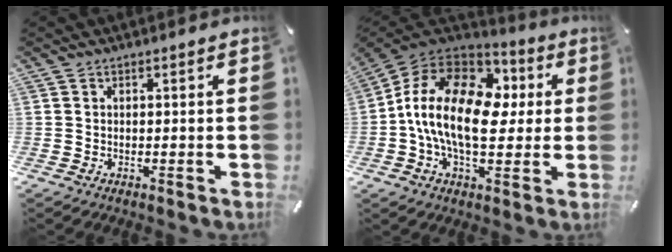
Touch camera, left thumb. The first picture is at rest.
{"total": 19.8, "force": [0.0, 12.3, 15.5], "torque": [-0.297, 0.010, -0.002]}